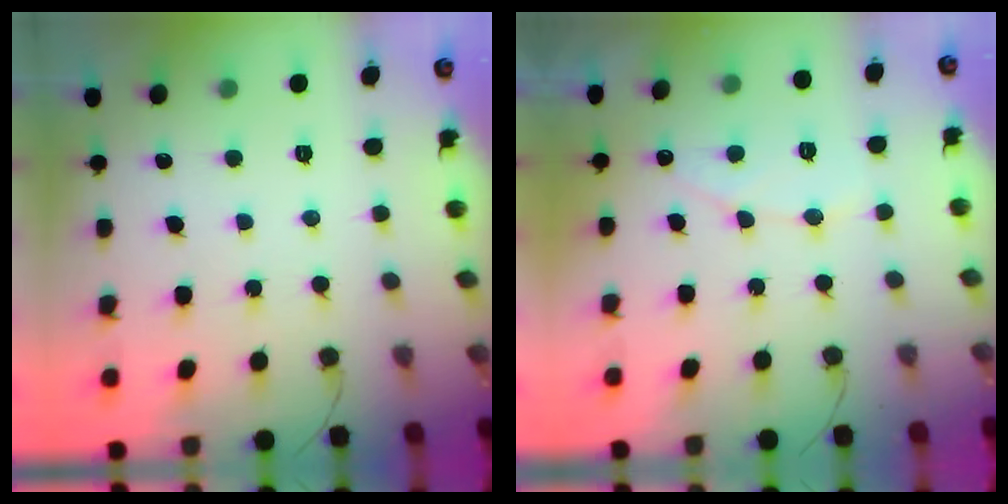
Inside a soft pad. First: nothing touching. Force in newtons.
{"total": 6.7, "press": 6.7, "slide": 0.5}